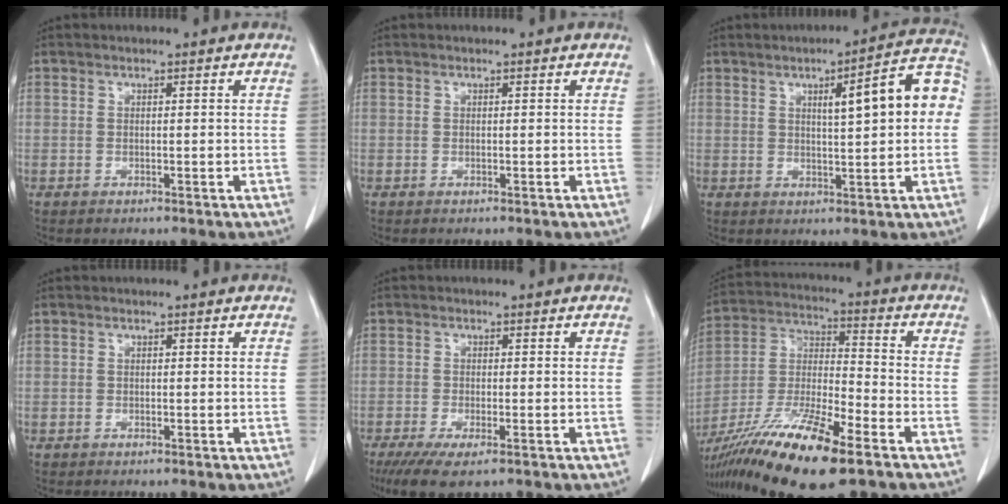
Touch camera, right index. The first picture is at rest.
{"total": 0.0}
{"total": 10.4, "force": [1.7, 1.4, 10.2], "torque": [-0.133, 0.027, 0.021]}
{"total": 0.0}
{"total": 6.2, "force": [-4.1, 1.4, 4.4], "torque": [-0.076, -0.018, -0.065]}
{"total": 19.7, "force": [-12.5, 2.8, 15.0], "torque": [-0.302, -0.036, -0.223]}